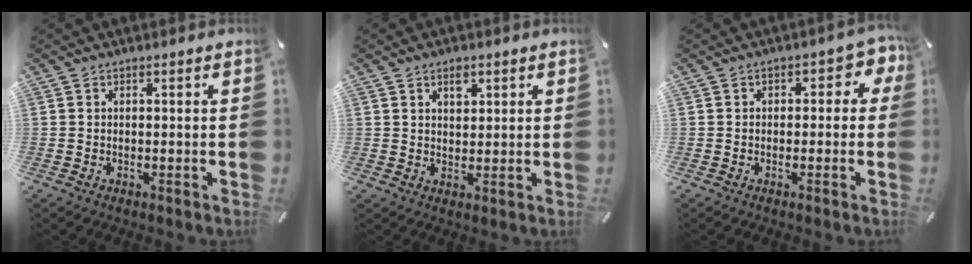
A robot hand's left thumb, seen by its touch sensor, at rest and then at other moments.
{"total": 3.1, "force": [1.7, 2.2, 1.3], "torque": [-0.005, -0.007, 0.027]}
{"total": 3.8, "force": [0.0, 2.7, 2.7], "torque": [-0.040, 0.011, -0.007]}